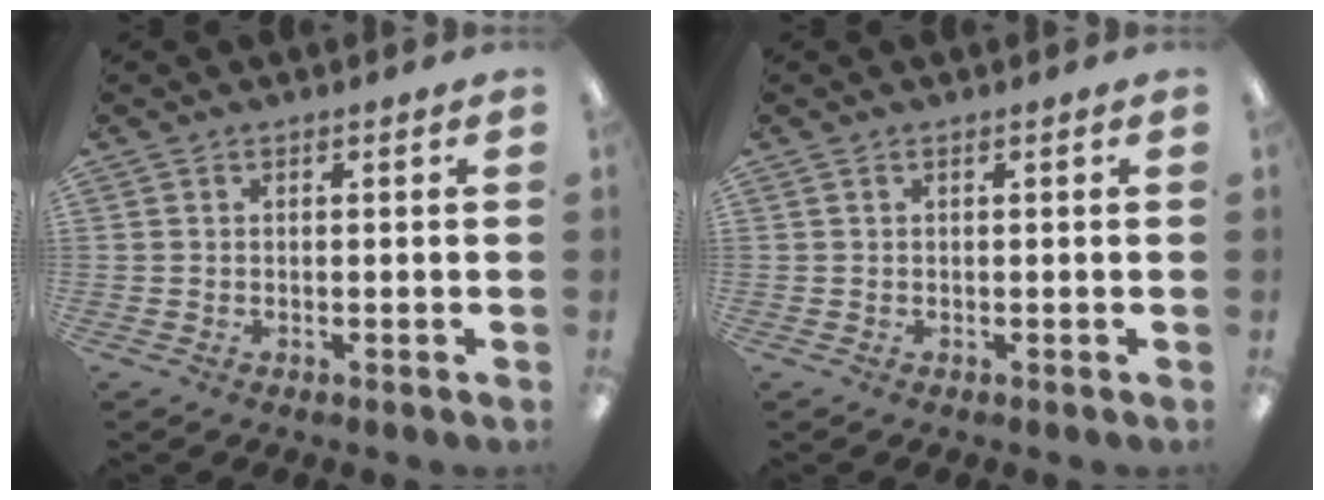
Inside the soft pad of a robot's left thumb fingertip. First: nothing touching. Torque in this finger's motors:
{"motor_torque": [-0.01, 0.01, 0.00, 0.00, 0.00]}